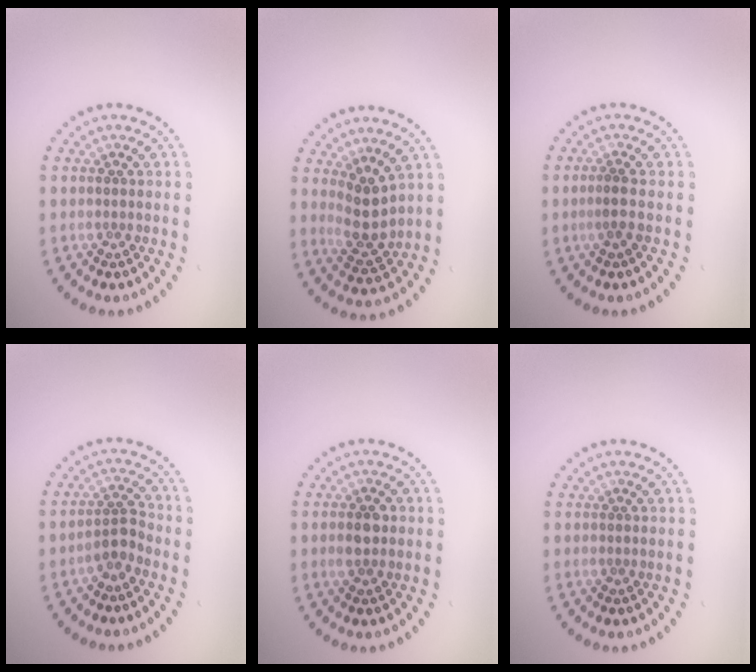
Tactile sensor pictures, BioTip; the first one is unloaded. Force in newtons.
{"total": 2.9, "press": 2.5, "slide": 1.4}
{"total": 1.2, "press": 0.9, "slide": 0.7}
{"total": 2.1, "press": 1.7, "slide": 1.2}
{"total": 2.4, "press": 2.4, "slide": 0.1}
{"total": 0.0}